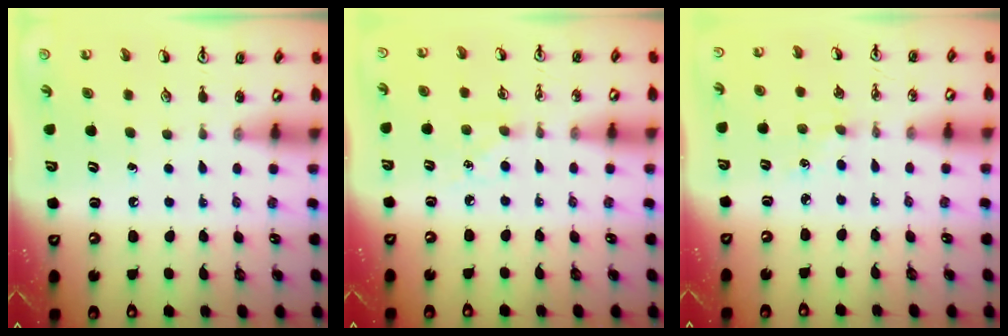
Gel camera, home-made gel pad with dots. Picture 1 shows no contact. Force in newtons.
{"total": 5.5, "press": 5.5, "slide": 0.5}
{"total": 2.5, "press": 2.5, "slide": 0.4}